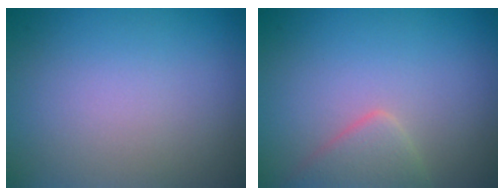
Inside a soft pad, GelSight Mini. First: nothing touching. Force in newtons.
{"total": 2.7, "press": 2.7, "slide": 0.1}